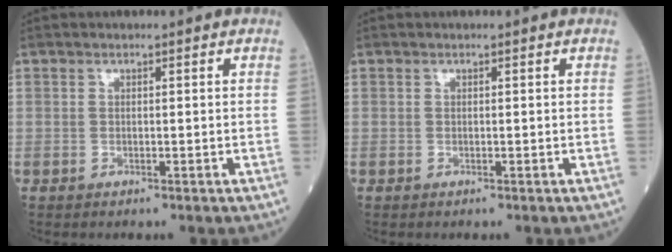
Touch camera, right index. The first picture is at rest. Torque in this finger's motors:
{"motor_torque": [0.00, 0.00, 0.00, 0.00]}